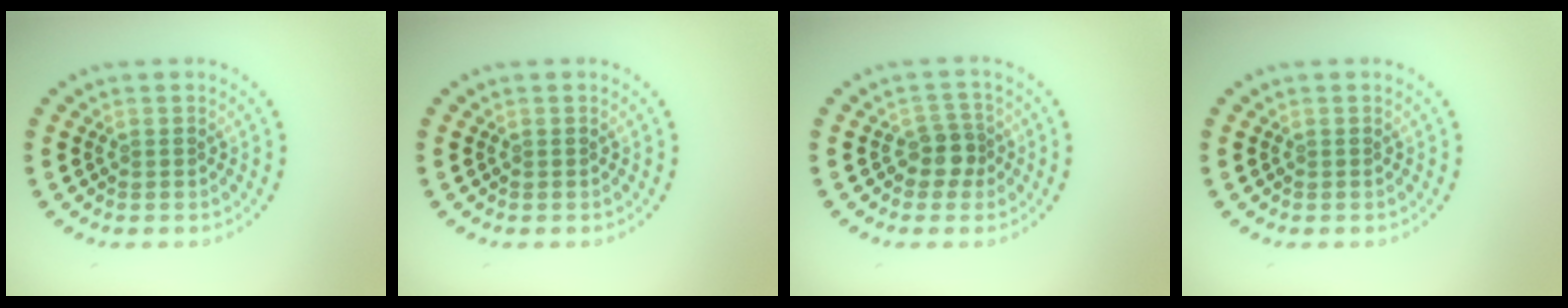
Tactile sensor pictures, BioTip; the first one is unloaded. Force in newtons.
{"total": 0.0}
{"total": 2.3, "press": 1.9, "slide": 1.3}
{"total": 0.0}